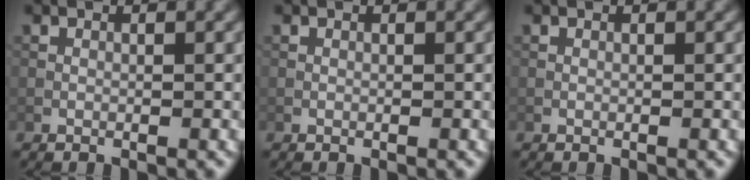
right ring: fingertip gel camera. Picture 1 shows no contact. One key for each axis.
{"total": 0.0}
{"total": 0.0}